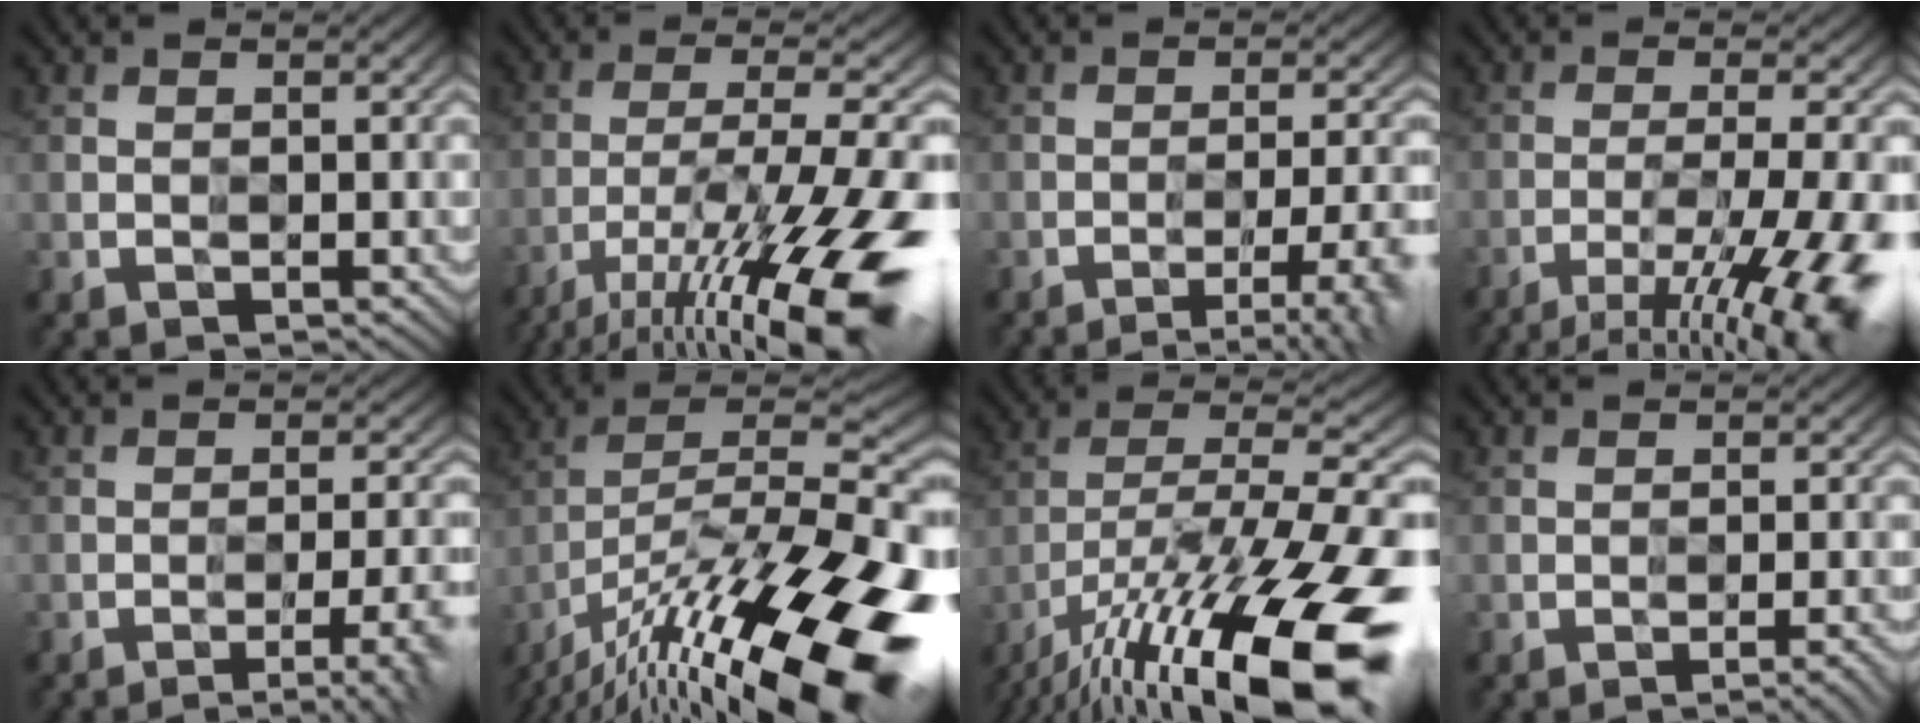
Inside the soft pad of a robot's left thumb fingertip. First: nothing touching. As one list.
[{"total": 18.0, "force": [-10.7, 3.6, 13.9], "torque": [-0.237, -0.014, -0.178]}, {"total": 7.5, "force": [-4.3, 1.4, 6.0], "torque": [-0.092, 0.007, -0.056]}, {"total": 13.1, "force": [-8.0, 2.4, 10.1], "torque": [-0.169, -0.007, -0.111]}, {"total": 6.8, "force": [-3.8, 1.2, 5.5], "torque": [-0.081, 0.006, -0.048]}, {"total": 21.0, "force": [-12.4, 6.1, 15.8], "torque": [-0.257, -0.003, -0.204]}, {"total": 20.7, "force": [-12.2, 6.2, 15.5], "torque": [-0.274, -0.001, -0.206]}, {"total": 2.7, "force": [-1.6, 0.3, 2.2], "torque": [-0.028, 0.008, -0.029]}]